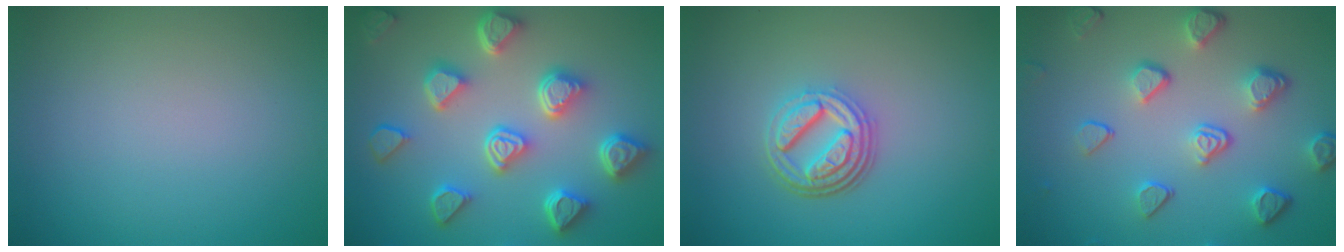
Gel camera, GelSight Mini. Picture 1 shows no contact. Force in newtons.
{"total": 7.2, "press": 5.8, "slide": 4.2}
{"total": 4.5, "press": 3.4, "slide": 3.0}
{"total": 4.8, "press": 3.7, "slide": 3.1}